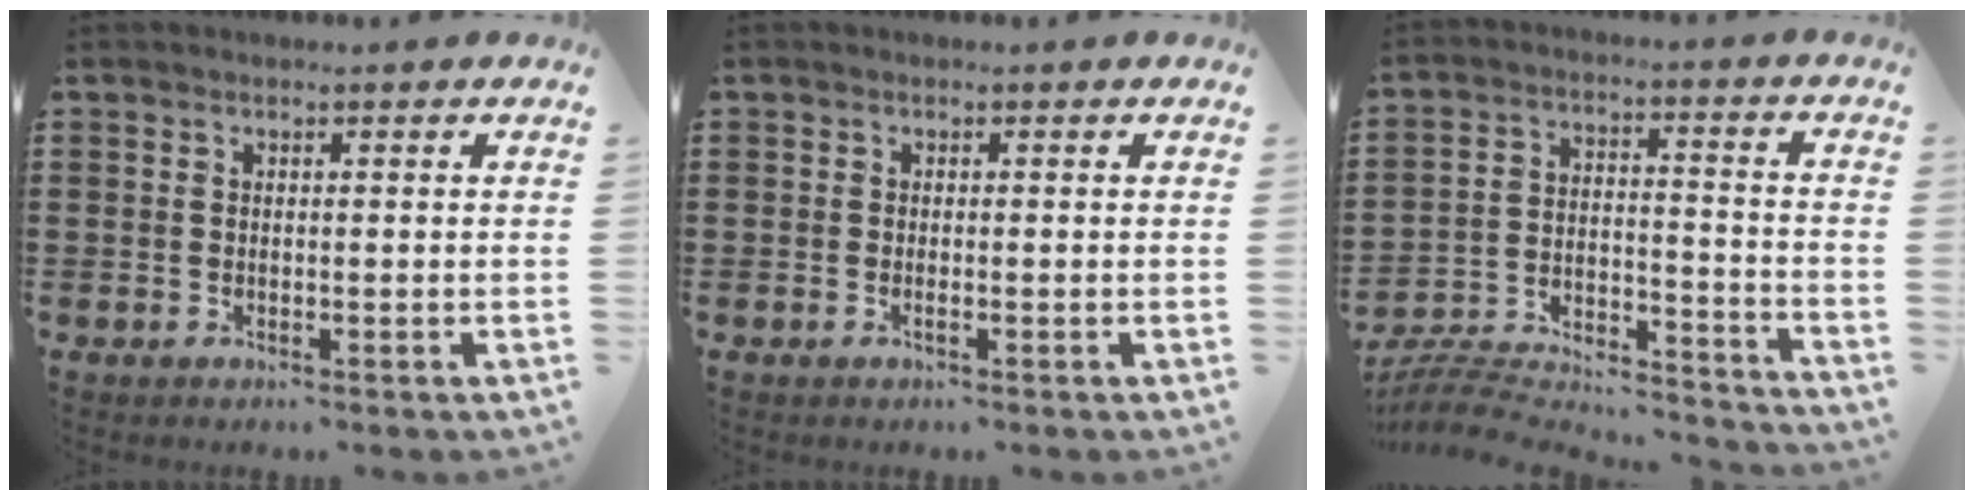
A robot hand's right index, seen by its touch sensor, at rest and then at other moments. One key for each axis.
{"total": 0.5, "fx": -0.2, "fy": 0.0, "fz": 0.5, "tx": -0.009, "ty": -0.003, "tz": -0.004}
{"total": 6.3, "fx": -6.0, "fy": 1.1, "fz": 1.3, "tx": -0.030, "ty": -0.003, "tz": -0.123}